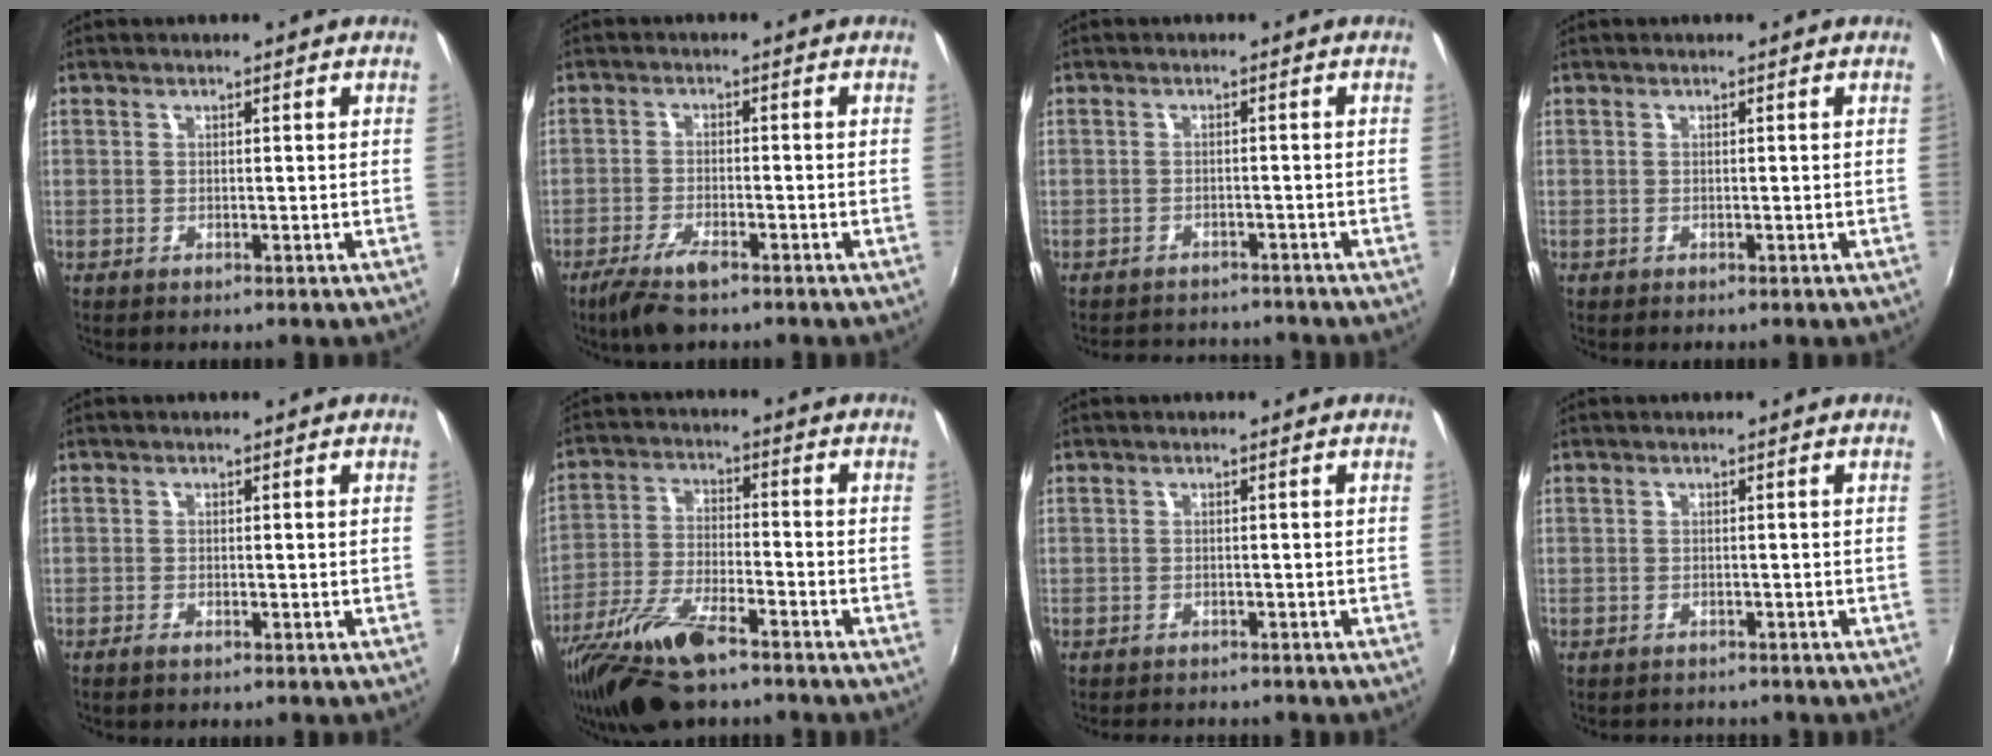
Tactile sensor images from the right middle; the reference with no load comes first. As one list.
[{"total": 6.3, "force": [-4.4, 1.7, 4.1], "torque": [-0.103, -0.014, -0.085]}, {"total": 6.6, "force": [-6.0, 2.4, 1.2], "torque": [-0.035, 0.007, -0.085]}, {"total": 0.0}, {"total": 1.2, "force": [-0.9, 0.2, 0.7], "torque": [-0.016, -0.004, -0.020]}, {"total": 14.5, "force": [-10.6, 3.8, 9.1], "torque": [-0.193, -0.033, -0.205]}, {"total": 2.5, "force": [-2.2, 1.0, 0.3], "torque": [-0.014, -0.004, -0.038]}, {"total": 2.0, "force": [-1.8, 0.9, 0.1], "torque": [-0.008, -0.006, -0.027]}]